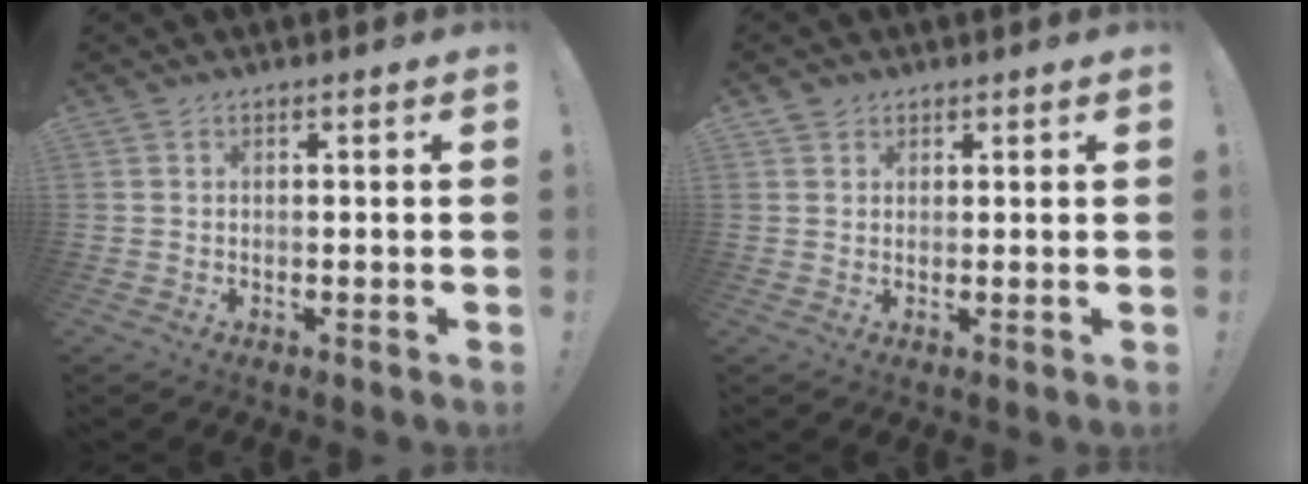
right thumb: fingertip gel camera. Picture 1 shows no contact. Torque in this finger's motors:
{"motor_torque": [-0.20, 0.48, -0.29, 0.37, -0.02]}